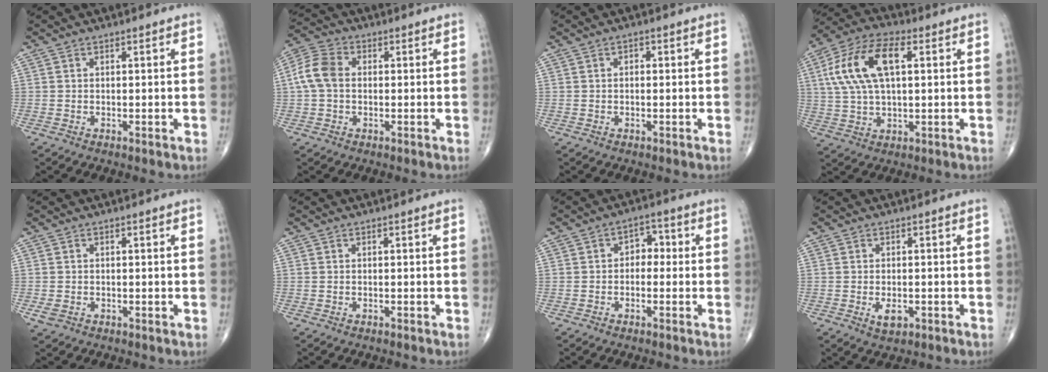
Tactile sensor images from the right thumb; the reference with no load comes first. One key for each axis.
{"total": 7.2, "fx": 0.4, "fy": 5.1, "fz": 5.1, "tx": -0.109, "ty": 0.022, "tz": -0.001}
{"total": 0.9, "fx": 0.1, "fy": 0.6, "fz": 0.7, "tx": -0.007, "ty": 0.002, "tz": -0.001}
{"total": 15.0, "fx": 3.6, "fy": 7.3, "fz": 12.6, "tx": -0.257, "ty": 0.021, "tz": 0.066}
{"total": 1.8, "fx": -0.5, "fy": 1.3, "fz": 1.2, "tx": -0.027, "ty": -0.001, "tz": -0.007}
{"total": 0.0}
{"total": 3.9, "fx": -0.2, "fy": 2.8, "fz": 2.6, "tx": -0.014, "ty": 0.018, "tz": -0.015}
{"total": 2.9, "fx": -0.9, "fy": 1.5, "fz": 2.3, "tx": -0.037, "ty": -0.002, "tz": -0.011}